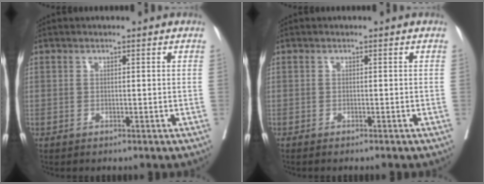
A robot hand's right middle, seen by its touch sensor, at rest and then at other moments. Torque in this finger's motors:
{"motor_torque": [0.11, -0.35, 0.03, 0.02]}